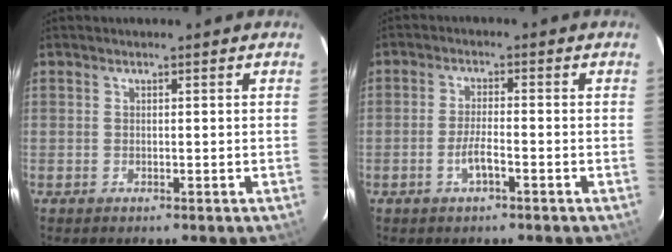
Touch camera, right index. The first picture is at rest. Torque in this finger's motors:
{"motor_torque": [0.03, -0.08, 0.24, 0.06]}